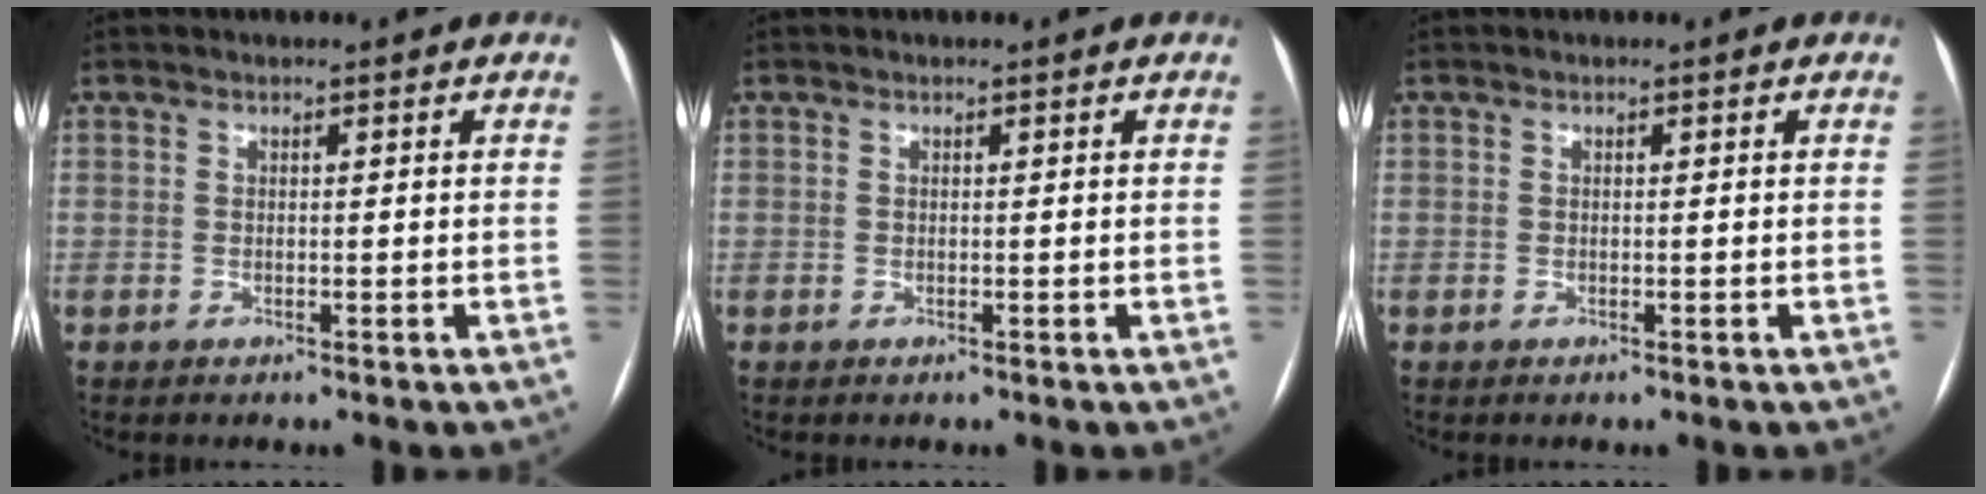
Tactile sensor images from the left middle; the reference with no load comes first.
{"total": 0.0}
{"total": 0.0}